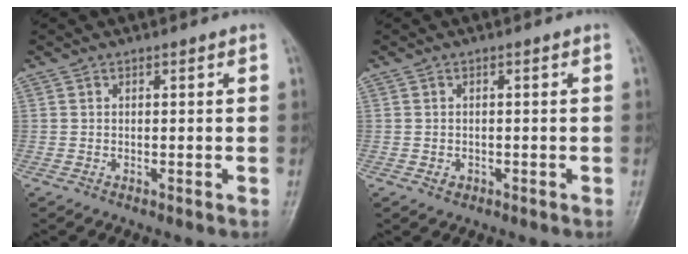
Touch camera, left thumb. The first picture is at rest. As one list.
[{"total": 1.3, "force": [-0.5, 1.1, 0.5], "torque": [-0.002, 0.003, -0.006]}]